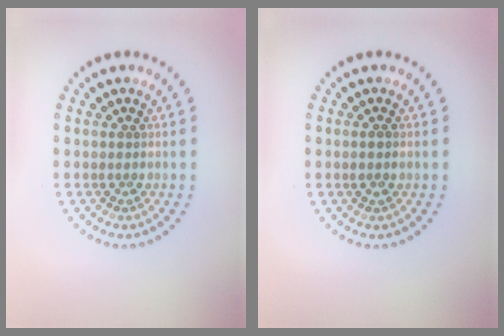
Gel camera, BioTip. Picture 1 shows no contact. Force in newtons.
{"total": 1.0, "press": 0.9, "slide": 0.3}